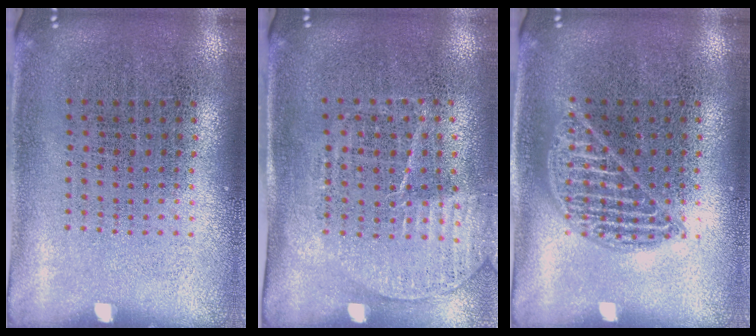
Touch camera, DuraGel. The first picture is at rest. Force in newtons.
{"total": 1.6, "press": 1.4, "slide": 0.8}
{"total": 1.0, "press": 1.0, "slide": 0.1}